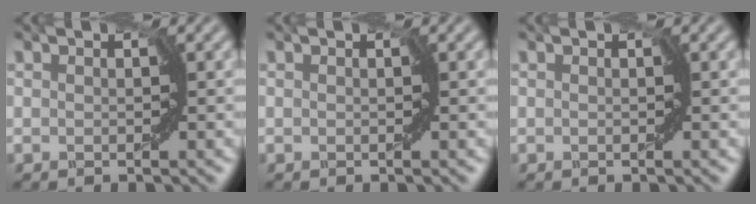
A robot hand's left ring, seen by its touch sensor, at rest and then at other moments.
{"total": 0.0}
{"total": 0.0}